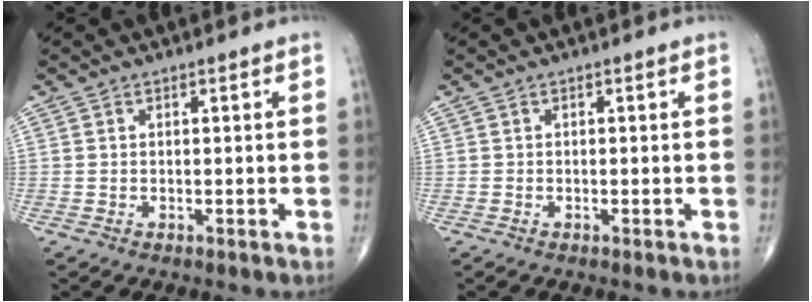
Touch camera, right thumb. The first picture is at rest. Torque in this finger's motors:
{"motor_torque": [0.03, -0.04, -0.10, -0.03, -0.01]}